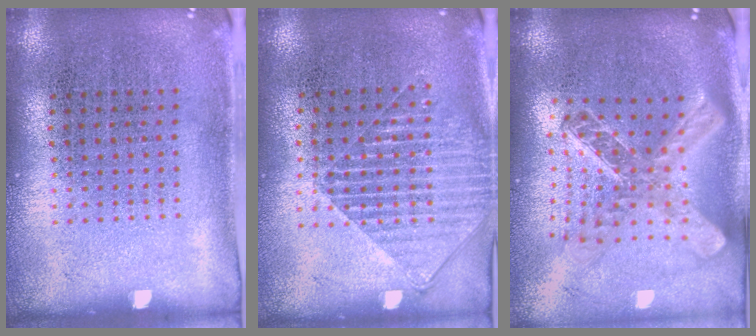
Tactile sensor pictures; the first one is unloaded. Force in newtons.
{"total": 1.5, "press": 1.3, "slide": 0.8}
{"total": 2.6, "press": 1.9, "slide": 1.7}